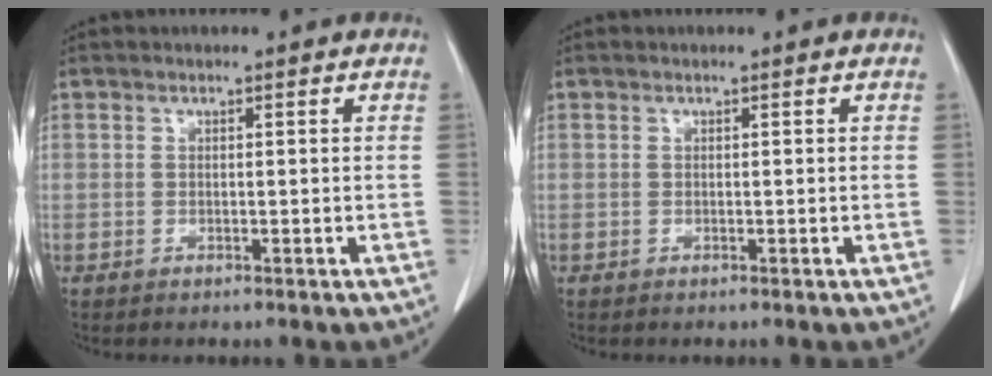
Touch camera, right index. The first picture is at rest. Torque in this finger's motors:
{"motor_torque": [0.00, 0.00, 0.00, 0.00]}